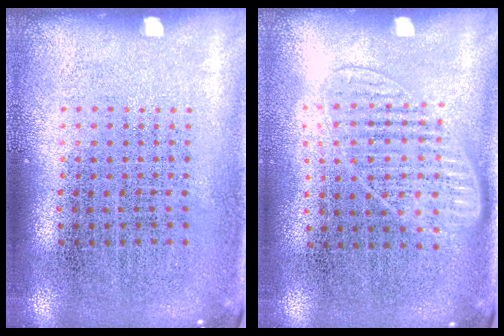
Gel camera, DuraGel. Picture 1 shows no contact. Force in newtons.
{"total": 1.2, "press": 1.1, "slide": 0.6}